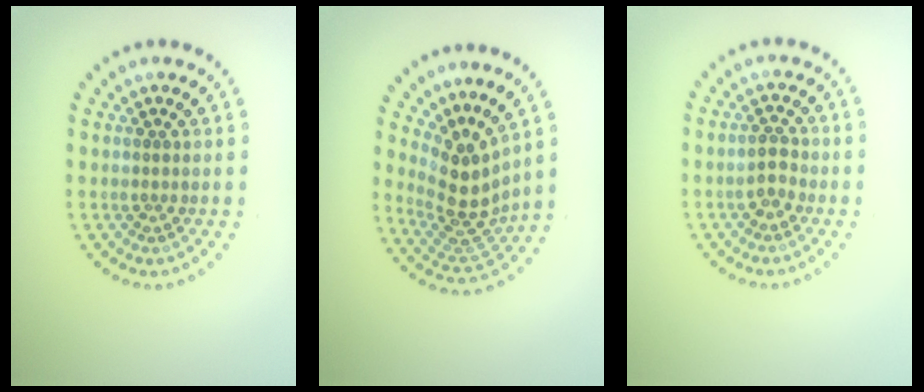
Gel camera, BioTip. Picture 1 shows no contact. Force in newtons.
{"total": 4.2, "press": 3.0, "slide": 2.9}
{"total": 1.8, "press": 1.7, "slide": 0.5}